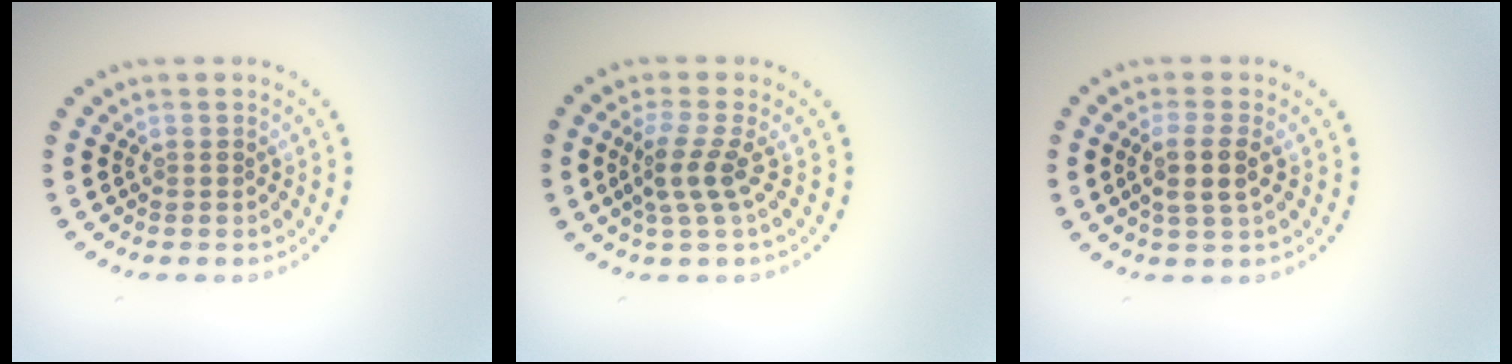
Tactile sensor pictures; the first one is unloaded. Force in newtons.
{"total": 2.5, "press": 1.9, "slide": 1.7}
{"total": 2.6, "press": 2.3, "slide": 1.2}